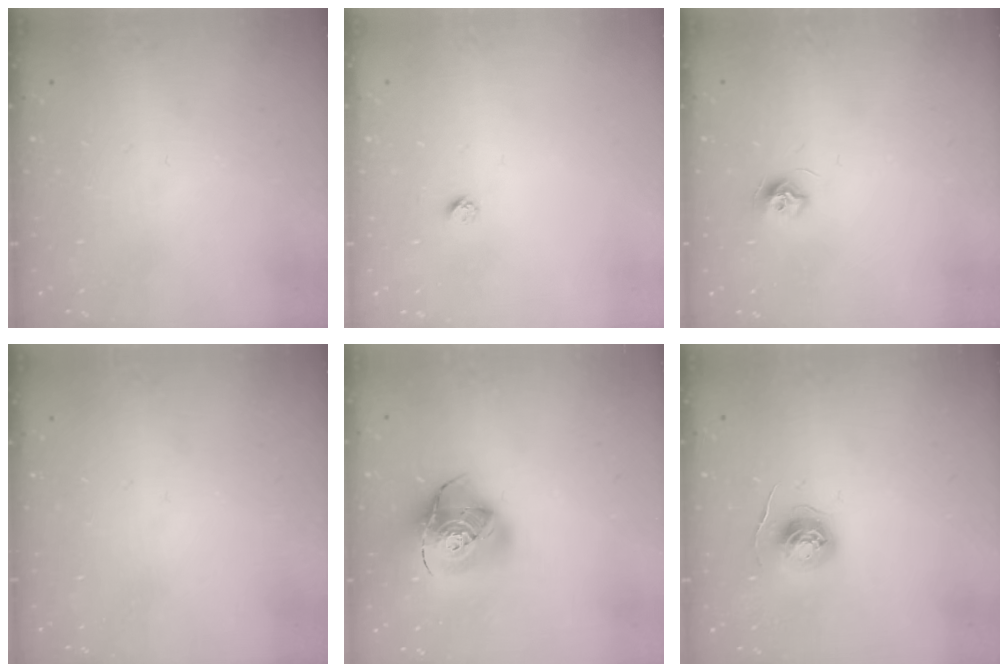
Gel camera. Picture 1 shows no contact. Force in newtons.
{"total": 2.3, "press": 2.3, "slide": 0.2}
{"total": 7.6, "press": 7.5, "slide": 0.5}
{"total": 0.0}
{"total": 17.5, "press": 17.3, "slide": 2.1}
{"total": 5.7, "press": 5.7, "slide": 0.5}